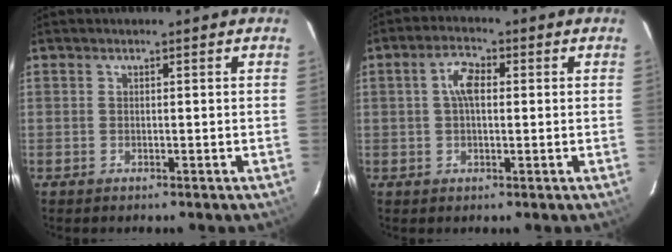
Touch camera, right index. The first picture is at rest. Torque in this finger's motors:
{"motor_torque": [0.14, -0.06, 0.30, 0.09]}